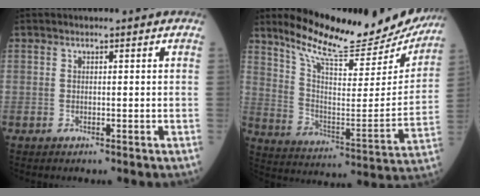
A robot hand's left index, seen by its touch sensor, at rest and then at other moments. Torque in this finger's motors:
{"motor_torque": [0.98, -1.16, 0.36, 0.09]}